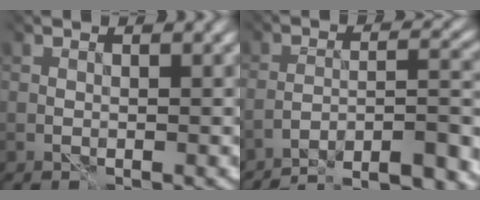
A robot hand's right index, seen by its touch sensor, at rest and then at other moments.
{"total": 12.6, "force": [-11.4, 1.6, 5.1], "torque": [-0.056, 0.012, -0.152]}